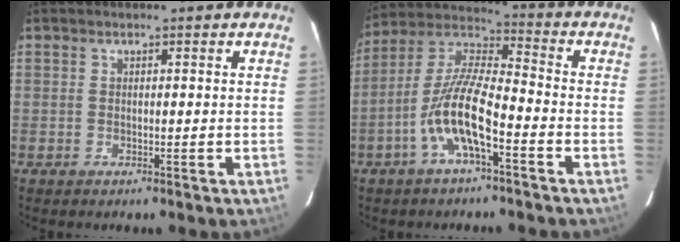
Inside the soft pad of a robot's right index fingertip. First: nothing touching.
{"total": 11.5, "force": [-5.2, 2.7, 9.9], "torque": [-0.209, 0.003, -0.103]}